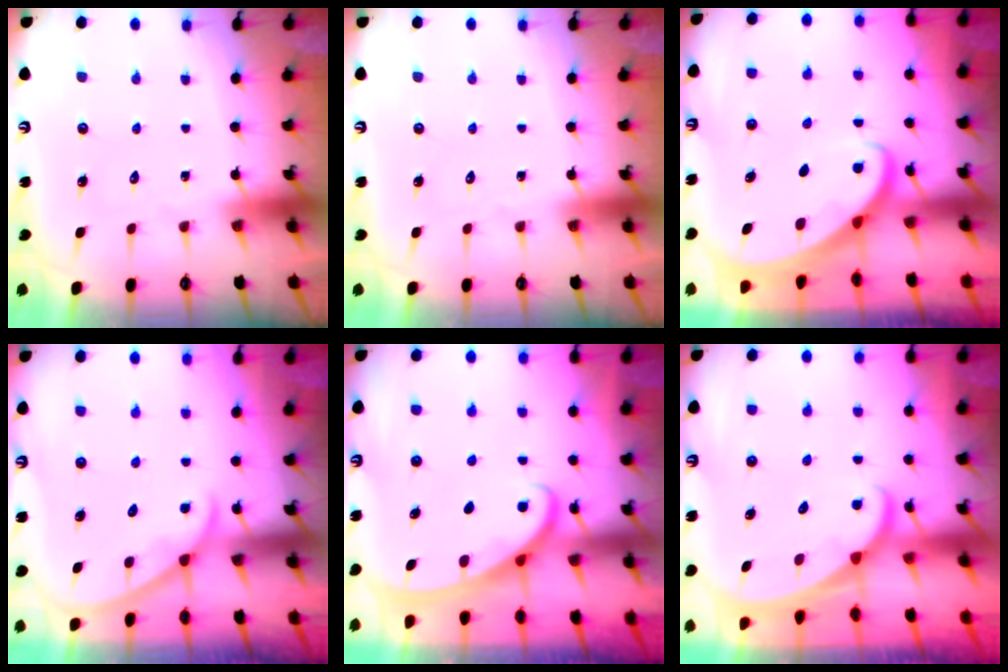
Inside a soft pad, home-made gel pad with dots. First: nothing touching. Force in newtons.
{"total": 0.0}
{"total": 2.6, "press": 2.6, "slide": 0.3}
{"total": 2.9, "press": 2.9, "slide": 0.4}
{"total": 2.5, "press": 2.5, "slide": 0.4}
{"total": 1.4, "press": 1.4, "slide": 0.0}